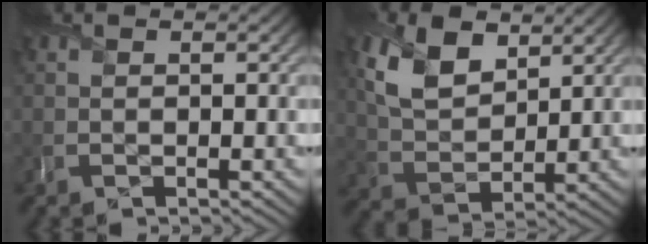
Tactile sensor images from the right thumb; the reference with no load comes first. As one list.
[{"total": 8.1, "force": [4.1, 4.6, 5.3], "torque": [-0.129, -0.002, 0.082]}]